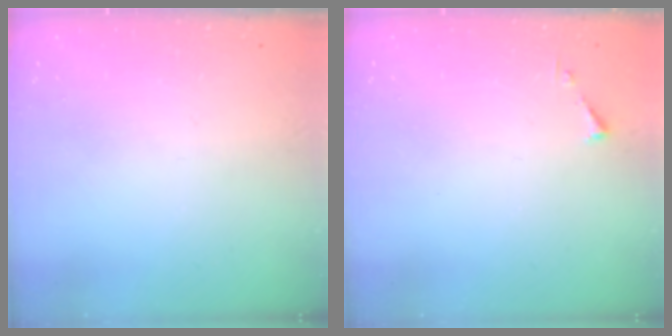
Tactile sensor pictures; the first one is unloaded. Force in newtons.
{"total": 3.2, "press": 3.2, "slide": 0.4}